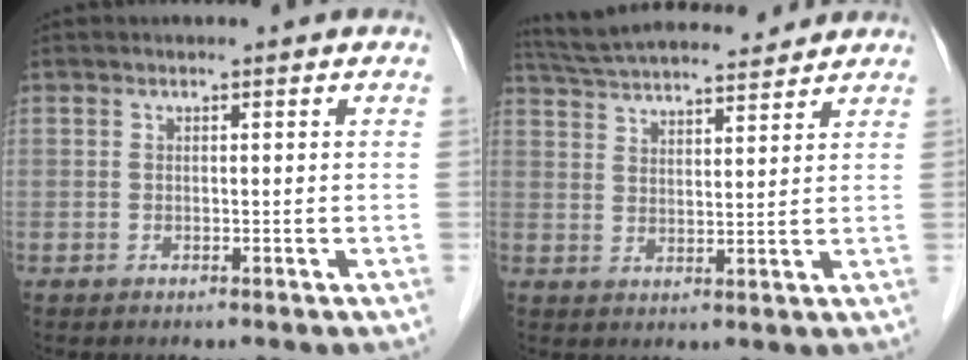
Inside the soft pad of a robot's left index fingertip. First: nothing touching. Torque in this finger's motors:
{"motor_torque": [0.91, -1.11, 0.16, 0.02]}